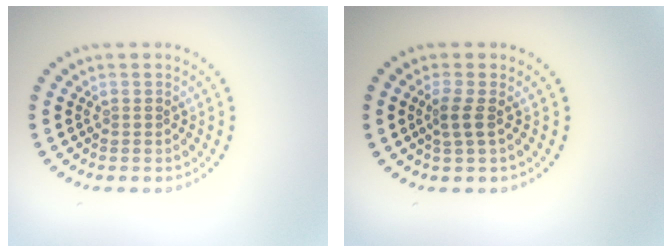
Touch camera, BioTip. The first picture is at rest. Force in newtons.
{"total": 1.6, "press": 1.3, "slide": 1.0}